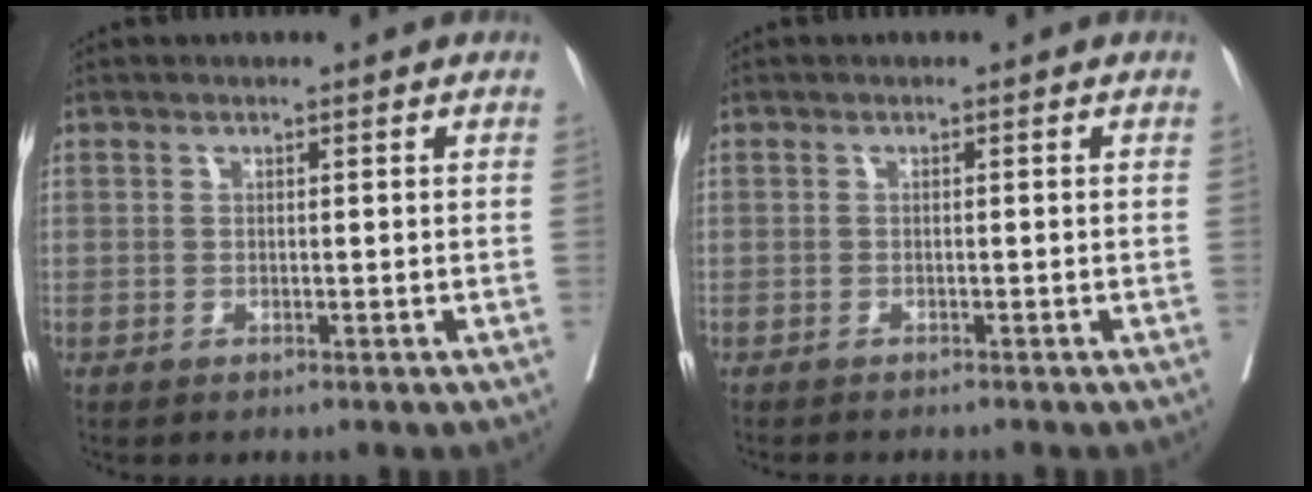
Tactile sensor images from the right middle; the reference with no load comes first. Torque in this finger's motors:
{"motor_torque": [0.21, -0.28, -0.02, 0.00]}